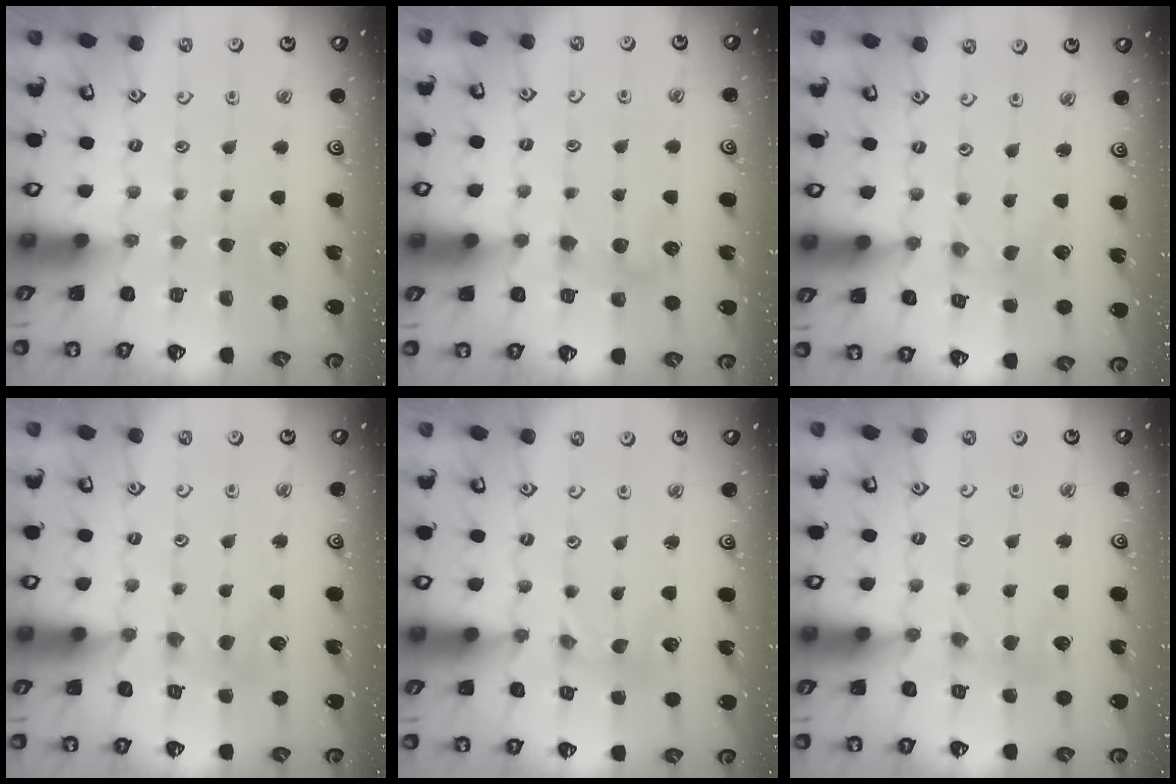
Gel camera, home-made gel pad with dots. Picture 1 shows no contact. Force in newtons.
{"total": 4.0, "press": 4.0, "slide": 0.5}
{"total": 0.0}
{"total": 2.9, "press": 2.9, "slide": 0.6}
{"total": 0.0}
{"total": 3.6, "press": 3.6, "slide": 0.5}